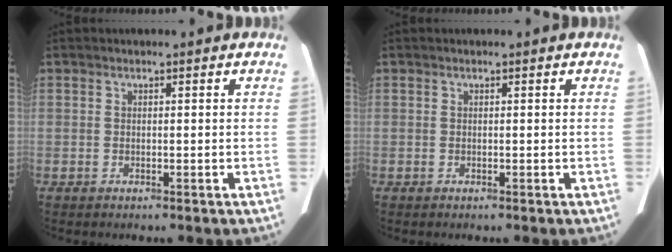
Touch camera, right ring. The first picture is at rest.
{"total": 0.0}